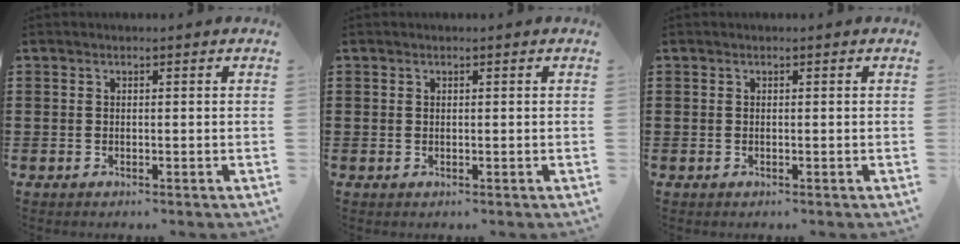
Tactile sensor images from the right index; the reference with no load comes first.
{"total": 0.0}
{"total": 0.0}